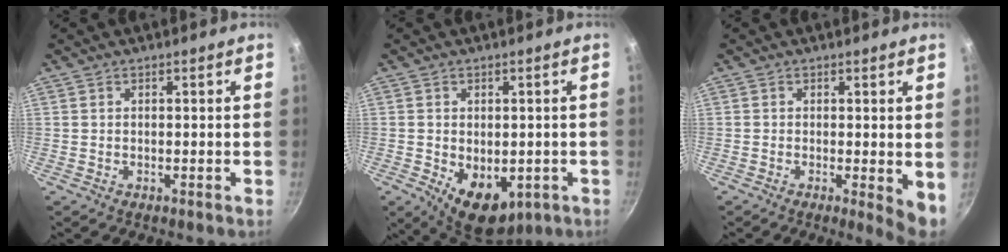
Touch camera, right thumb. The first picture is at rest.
{"total": 10.6, "force": [-2.7, 7.0, 7.5], "torque": [-0.082, -0.010, -0.020]}
{"total": 4.7, "force": [-0.4, 1.4, 4.5], "torque": [-0.055, -0.010, -0.005]}